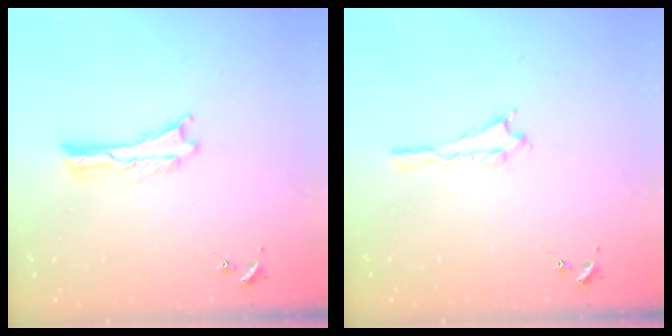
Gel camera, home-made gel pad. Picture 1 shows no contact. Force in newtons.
{"total": 0.6, "press": 0.6, "slide": 0.2}